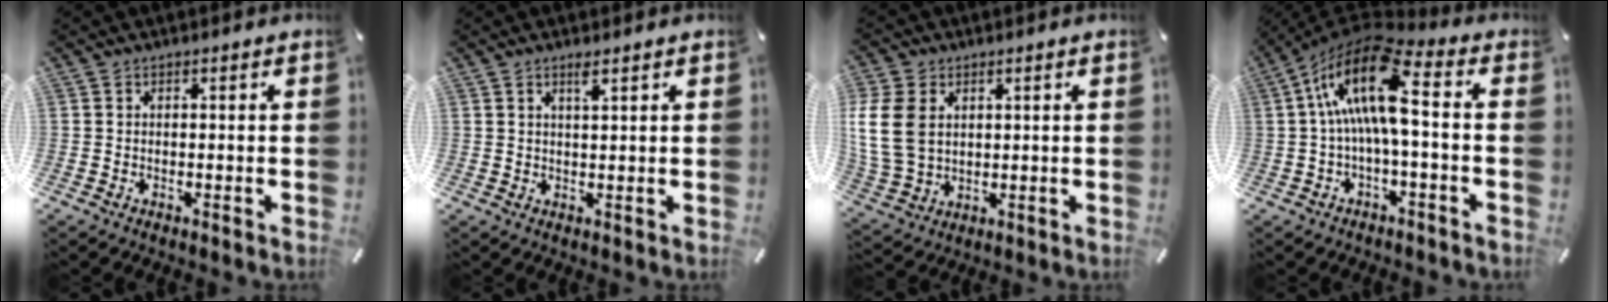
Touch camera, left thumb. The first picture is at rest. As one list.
[{"total": 2.1, "force": [1.6, 0.2, 1.4], "torque": [-0.030, 0.000, 0.027]}, {"total": 11.3, "force": [2.3, 8.7, 6.9], "torque": [-0.180, 0.008, 0.044]}, {"total": 17.6, "force": [2.0, 7.2, 16.0], "torque": [-0.312, -0.001, 0.033]}]